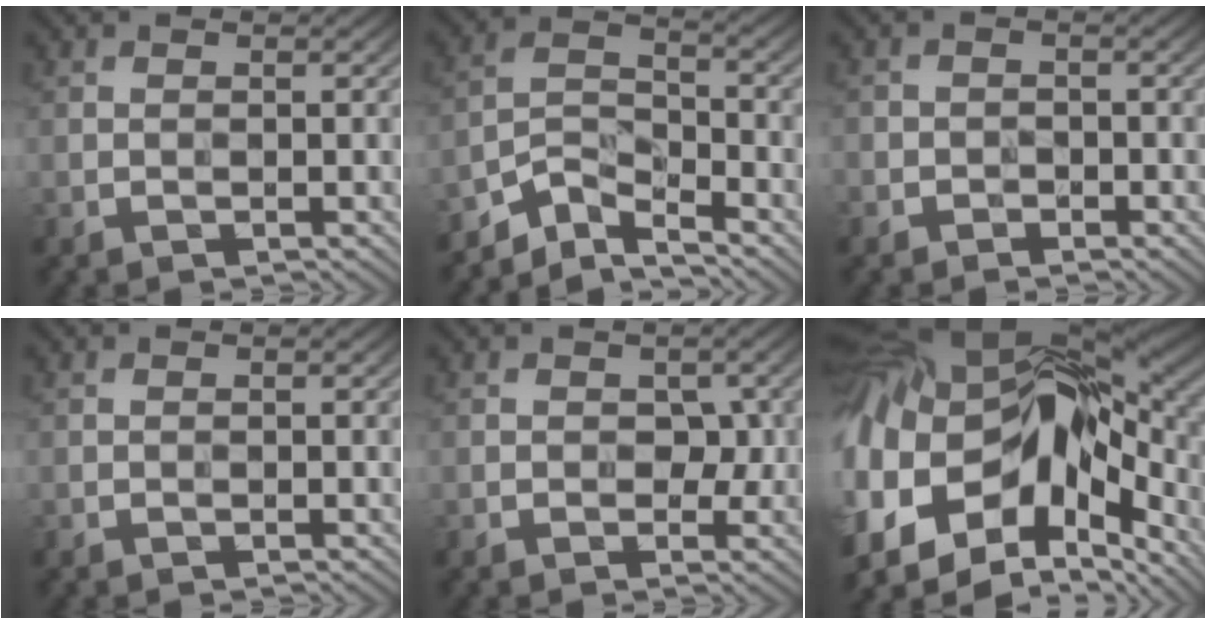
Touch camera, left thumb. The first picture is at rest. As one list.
[{"total": 5.0, "force": [-4.8, 0.9, 1.4], "torque": [-0.024, 0.000, -0.108]}, {"total": 1.4, "force": [-1.1, 0.8, -0.4], "torque": [0.015, -0.001, -0.026]}, {"total": 0.0}, {"total": 2.8, "force": [0.0, 2.0, 2.0], "torque": [-0.019, -0.001, -0.002]}, {"total": 20.1, "force": [-1.4, 11.6, 16.3], "torque": [-0.356, -0.054, 0.006]}]